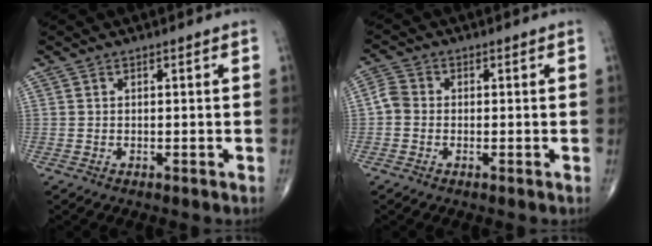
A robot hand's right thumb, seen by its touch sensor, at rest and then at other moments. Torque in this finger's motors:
{"motor_torque": [-0.21, 0.23, 0.39, -0.04, 0.01]}